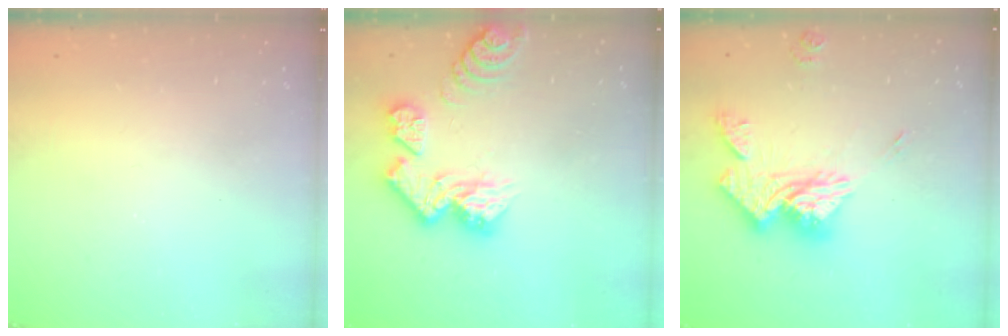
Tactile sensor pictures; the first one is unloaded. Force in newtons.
{"total": 12.7, "press": 12.7, "slide": 1.4}
{"total": 16.0, "press": 15.9, "slide": 1.7}